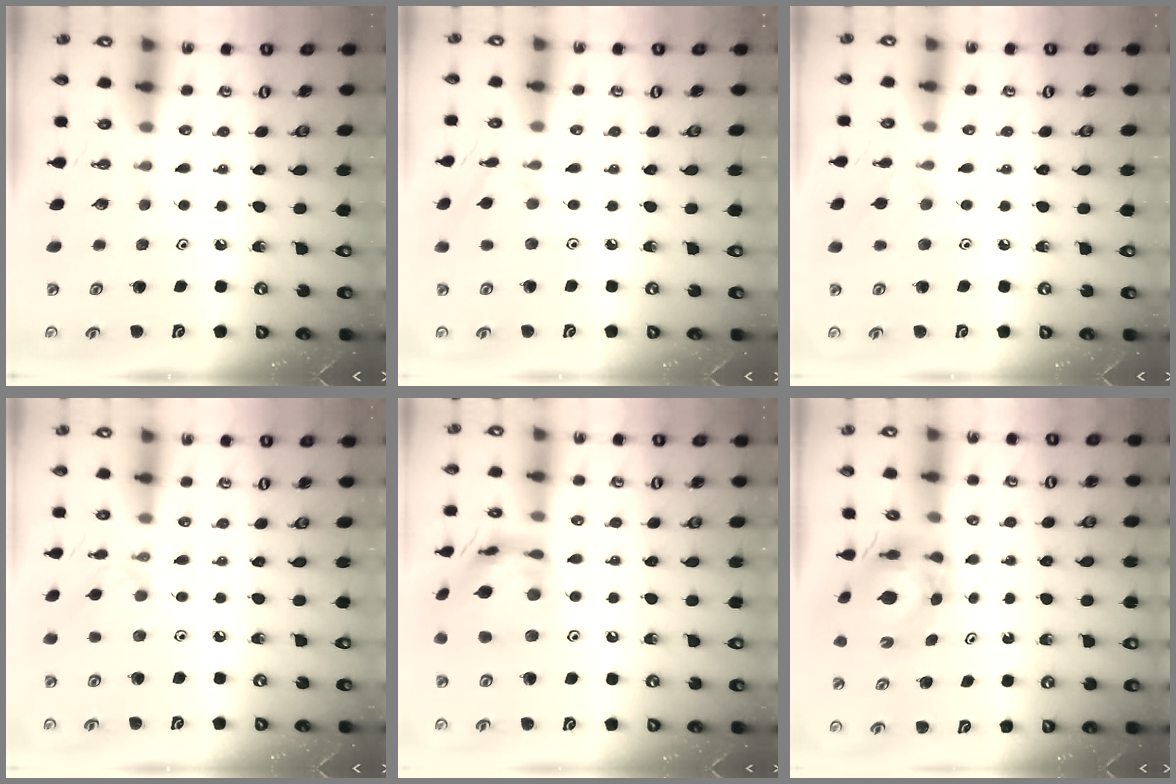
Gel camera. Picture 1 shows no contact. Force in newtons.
{"total": 4.1, "press": 4.1, "slide": 0.8}
{"total": 5.0, "press": 5.0, "slide": 0.9}
{"total": 3.6, "press": 3.5, "slide": 0.6}
{"total": 14.9, "press": 14.8, "slide": 1.5}
{"total": 5.8, "press": 5.8, "slide": 0.5}